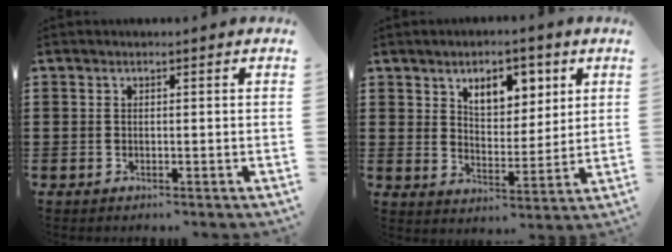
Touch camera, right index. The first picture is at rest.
{"total": 6.6, "force": [3.7, 3.9, 3.8], "torque": [-0.067, 0.006, 0.062]}